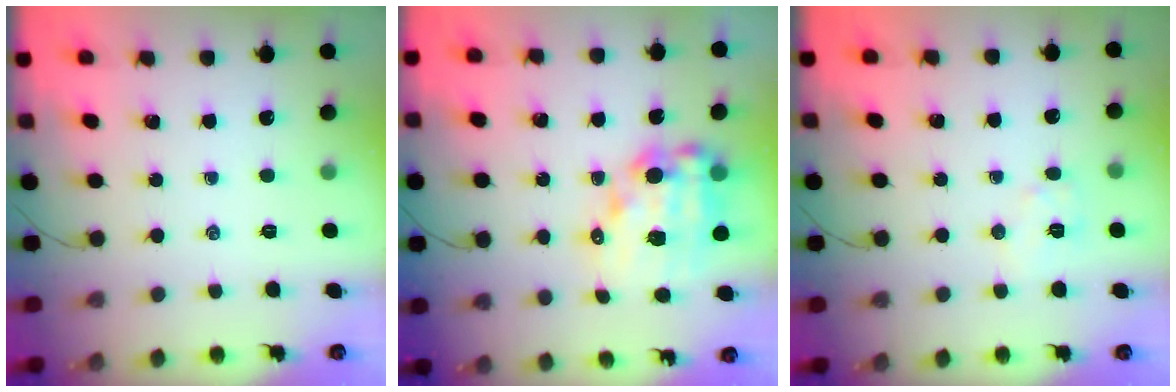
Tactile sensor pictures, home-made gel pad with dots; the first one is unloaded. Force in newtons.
{"total": 14.9, "press": 14.4, "slide": 3.6}
{"total": 6.0, "press": 5.9, "slide": 0.9}